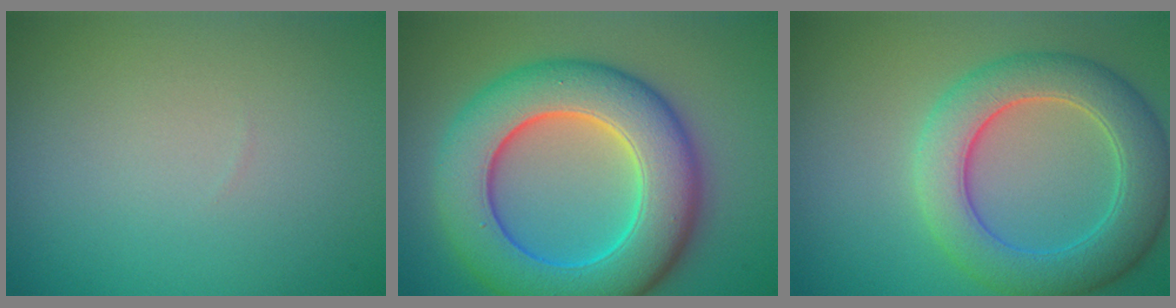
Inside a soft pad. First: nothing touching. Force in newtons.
{"total": 11.1, "press": 11.1, "slide": 0.3}
{"total": 6.6, "press": 6.5, "slide": 0.3}